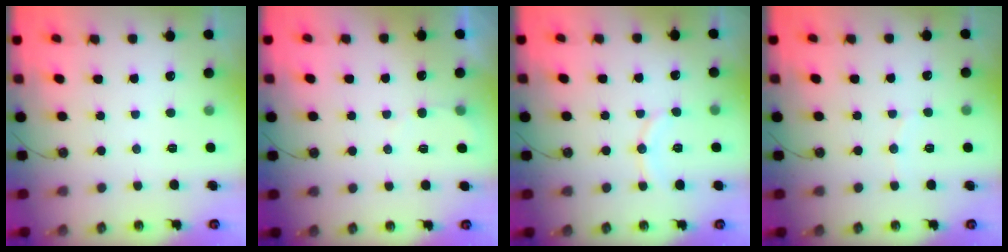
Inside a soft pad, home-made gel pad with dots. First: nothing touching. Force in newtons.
{"total": 3.0, "press": 3.0, "slide": 0.3}
{"total": 7.6, "press": 7.6, "slide": 0.8}
{"total": 4.0, "press": 4.0, "slide": 0.5}